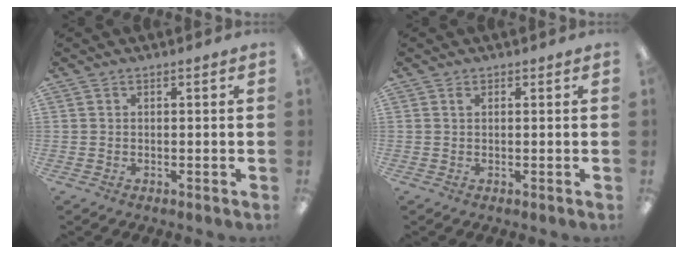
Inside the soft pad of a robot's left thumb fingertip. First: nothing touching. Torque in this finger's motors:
{"motor_torque": [0.10, -0.02, 0.23, 0.00, 0.01]}